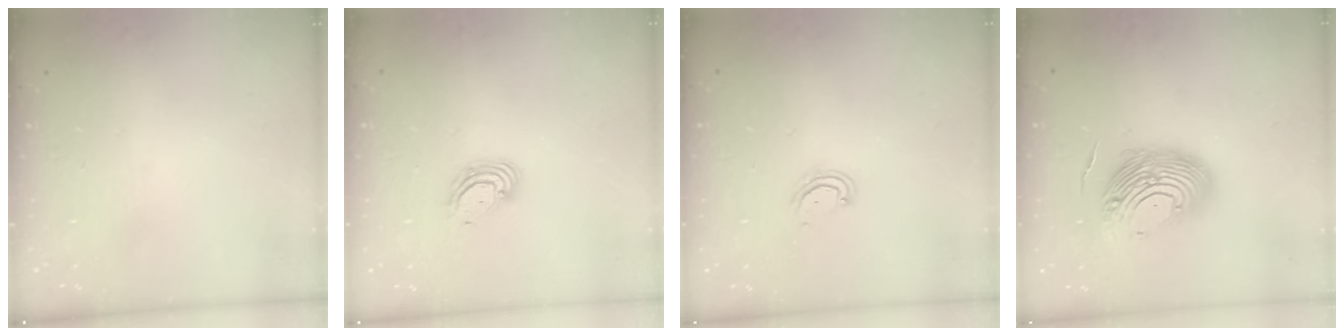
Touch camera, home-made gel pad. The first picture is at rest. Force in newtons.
{"total": 6.2, "press": 6.1, "slide": 0.9}
{"total": 4.1, "press": 4.1, "slide": 0.3}
{"total": 15.5, "press": 14.6, "slide": 5.1}